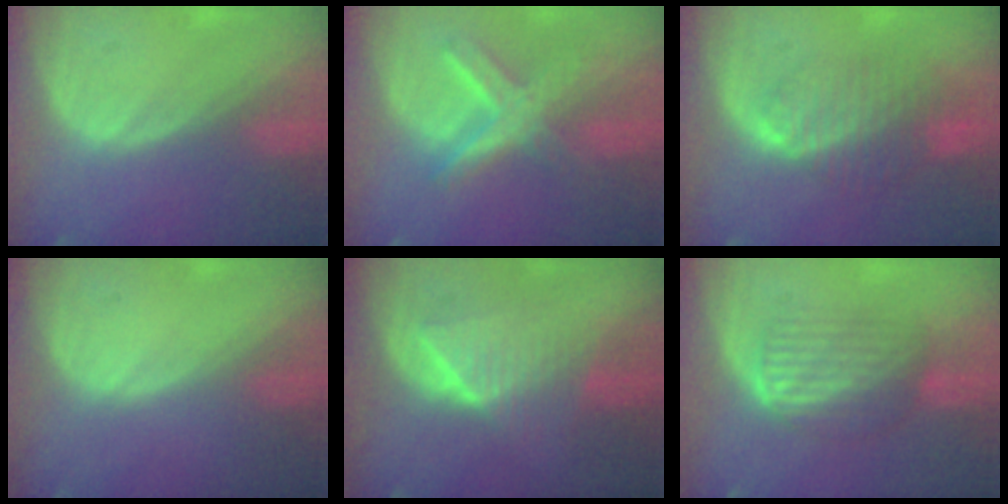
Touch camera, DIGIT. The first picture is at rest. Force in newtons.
{"total": 7.8, "press": 6.7, "slide": 3.9}
{"total": 8.4, "press": 7.2, "slide": 4.2}
{"total": 0.0}
{"total": 6.3, "press": 6.2, "slide": 1.0}
{"total": 6.2, "press": 6.1, "slide": 1.4}